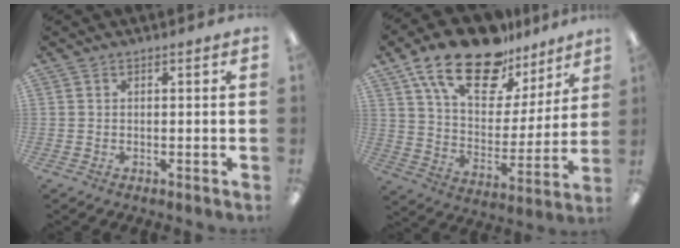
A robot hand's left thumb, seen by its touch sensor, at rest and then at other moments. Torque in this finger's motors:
{"motor_torque": [0.41, 0.47, 1.60, -1.17, 0.26]}